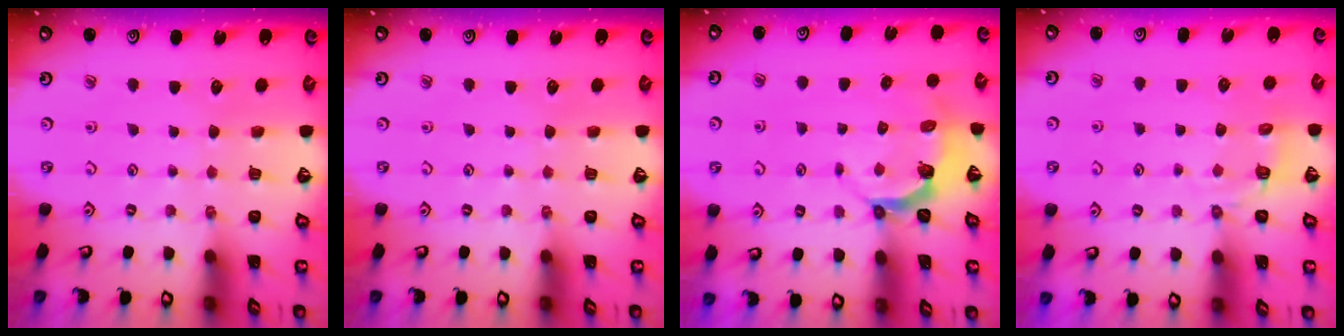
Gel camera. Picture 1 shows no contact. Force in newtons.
{"total": 0.0}
{"total": 4.7, "press": 3.7, "slide": 2.8}
{"total": 2.9, "press": 2.0, "slide": 2.1}